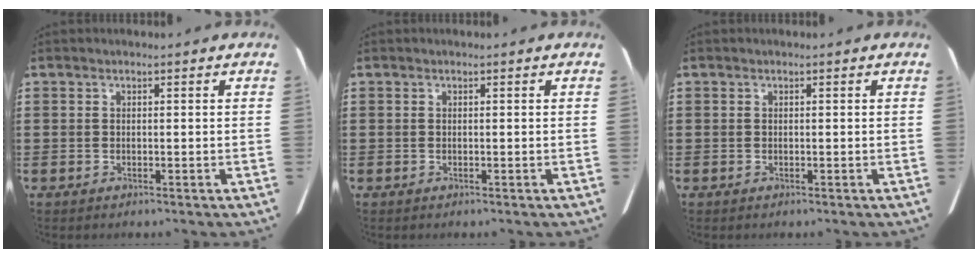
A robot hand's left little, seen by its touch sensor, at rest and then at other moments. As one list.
[{"total": 0.0}, {"total": 0.0}]